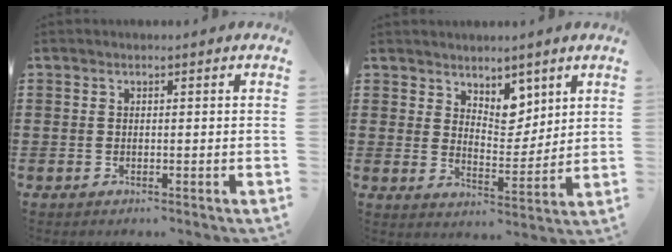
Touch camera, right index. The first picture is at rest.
{"total": 5.7, "force": [4.3, 3.1, 1.9], "torque": [-0.038, -0.013, 0.076]}